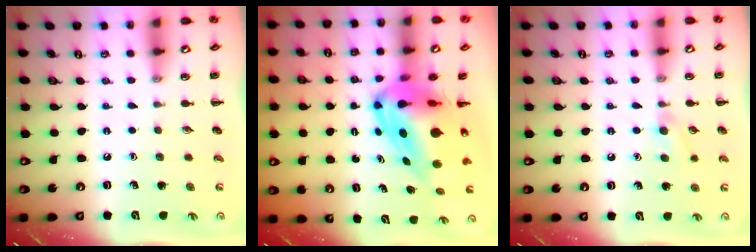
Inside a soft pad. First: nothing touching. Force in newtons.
{"total": 11.0, "press": 10.4, "slide": 3.5}
{"total": 6.0, "press": 5.8, "slide": 1.8}